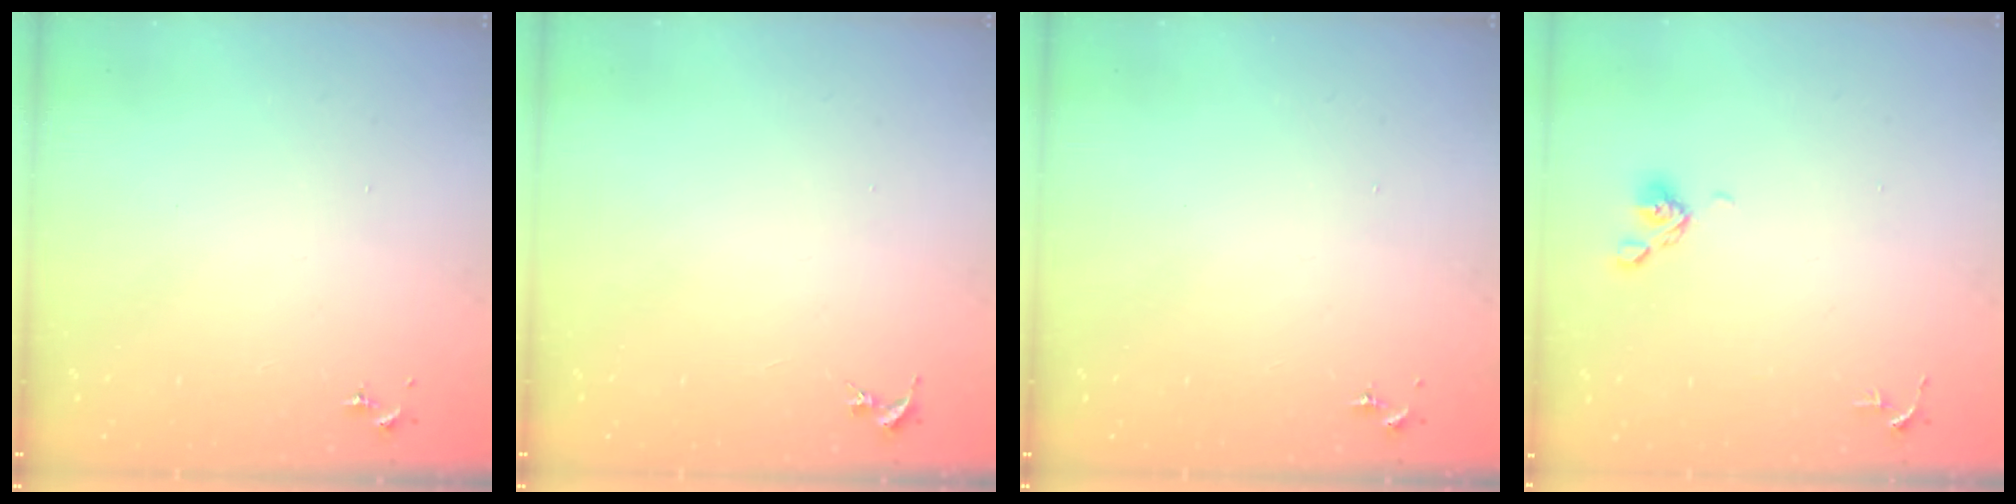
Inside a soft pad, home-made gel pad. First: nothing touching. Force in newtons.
{"total": 0.0}
{"total": 0.0}
{"total": 6.0, "press": 5.7, "slide": 1.8}